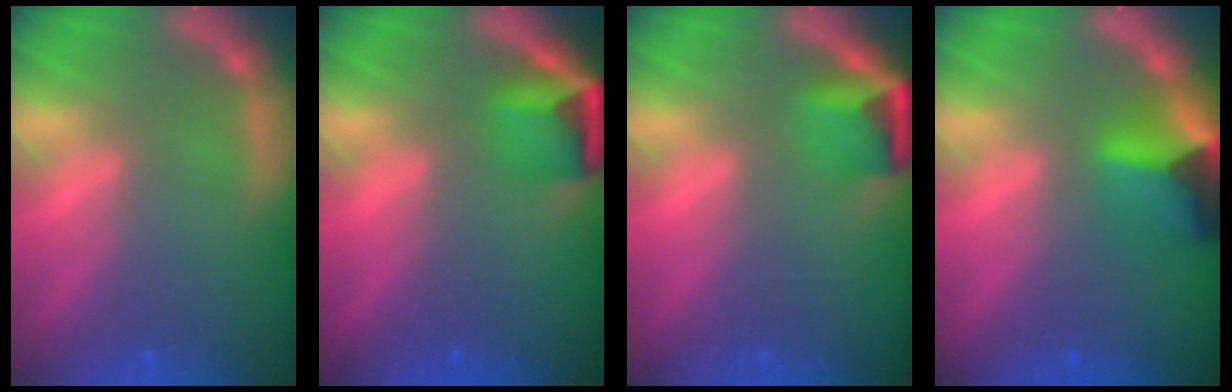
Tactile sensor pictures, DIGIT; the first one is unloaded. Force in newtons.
{"total": 4.4}
{"total": 3.9}
{"total": 5.9}